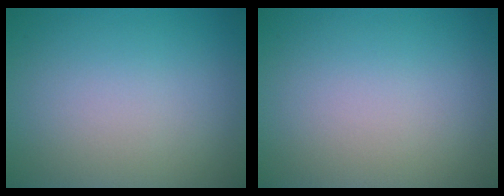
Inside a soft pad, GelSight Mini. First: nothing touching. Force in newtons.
{"total": 0.0}